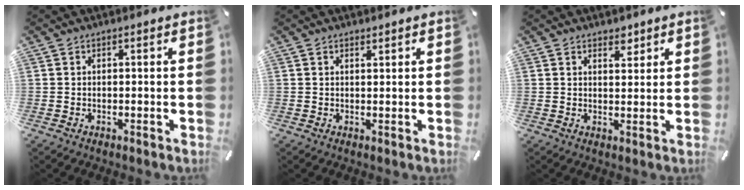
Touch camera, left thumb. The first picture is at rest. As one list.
[{"total": 0.9, "force": [0.8, 0.4, 0.3], "torque": [-0.005, 0.000, 0.015]}, {"total": 2.8, "force": [2.1, 1.7, 0.9], "torque": [0.003, -0.011, 0.033]}]